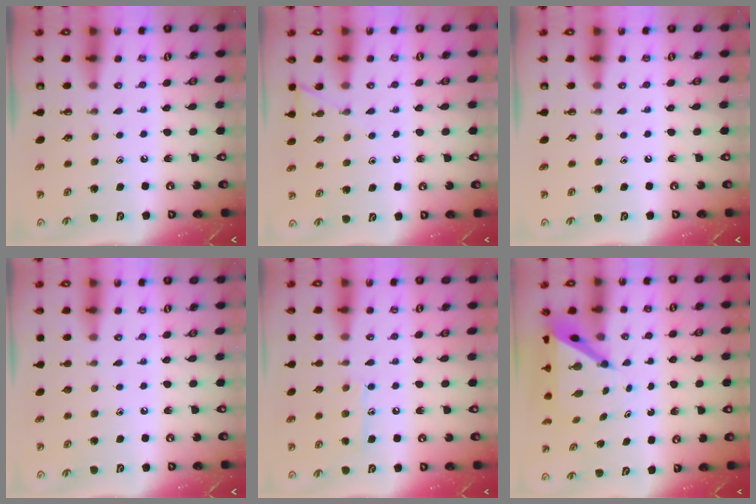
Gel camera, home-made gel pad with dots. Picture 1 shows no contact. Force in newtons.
{"total": 5.9, "press": 5.9, "slide": 0.6}
{"total": 0.0}
{"total": 0.0}
{"total": 8.0, "press": 8.0, "slide": 0.6}
{"total": 6.1, "press": 6.1, "slide": 0.5}